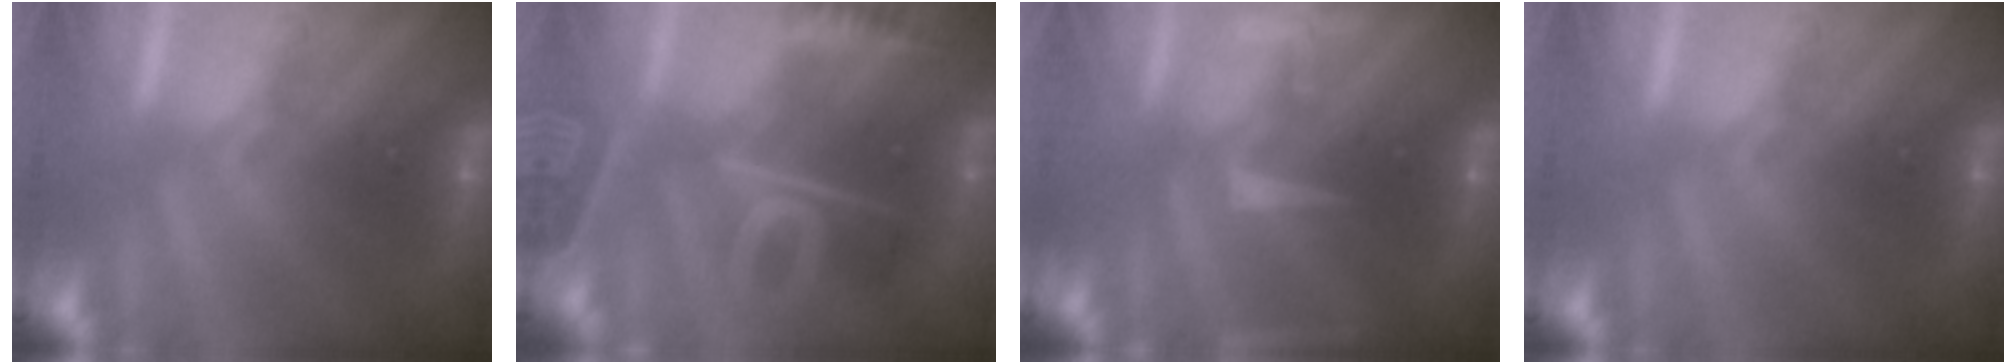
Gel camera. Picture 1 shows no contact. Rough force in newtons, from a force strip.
{"total": 7.0}
{"total": 8.6}
{"total": 0.0}